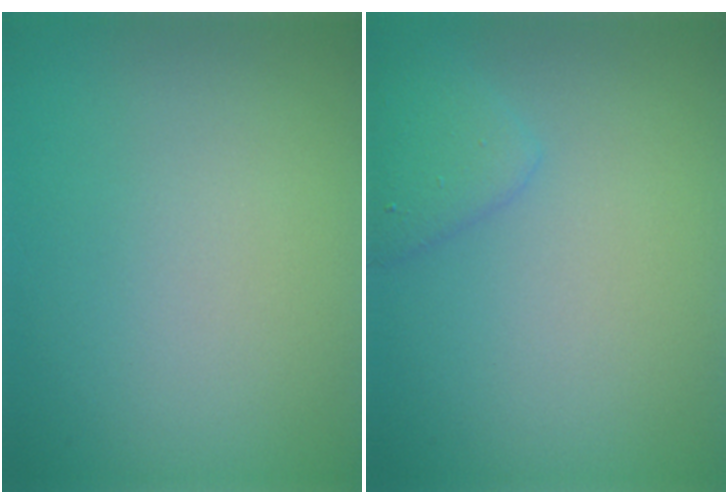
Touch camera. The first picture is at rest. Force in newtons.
{"total": 1.9, "press": 1.9, "slide": 0.1}